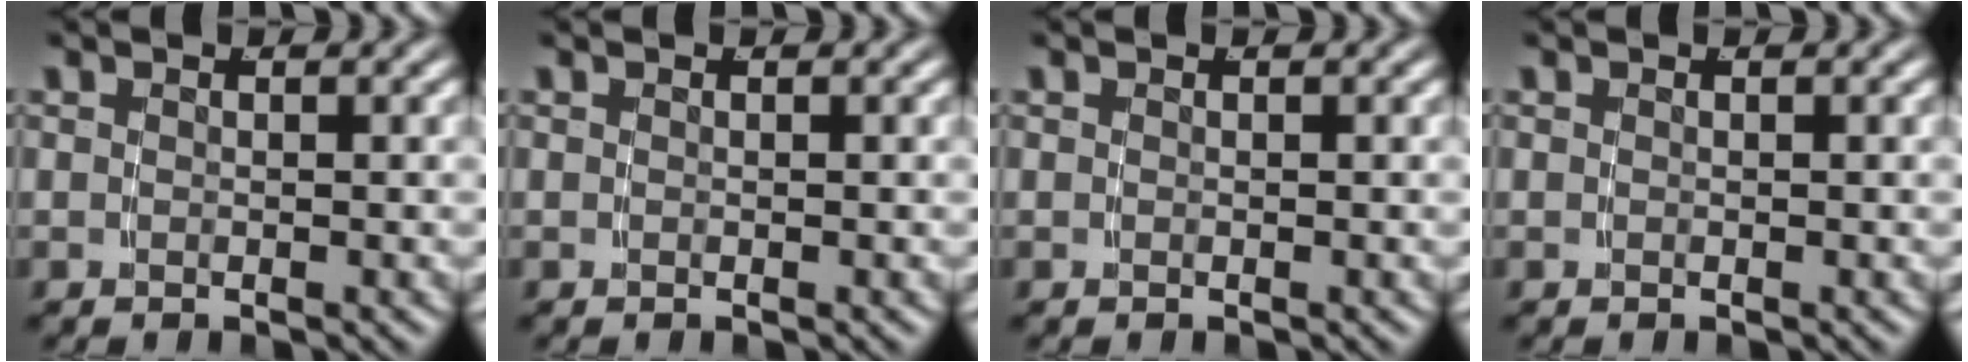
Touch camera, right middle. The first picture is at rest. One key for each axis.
{"total": 0.0}
{"total": 0.0}
{"total": 0.0}